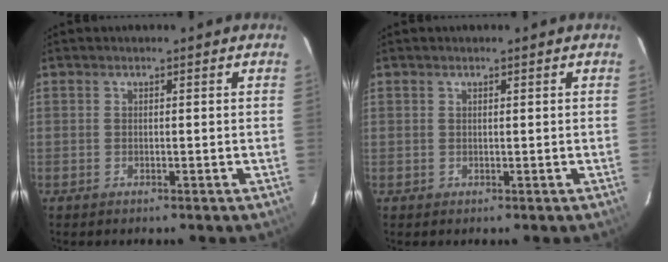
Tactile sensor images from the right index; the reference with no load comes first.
{"total": 0.7, "force": [0.2, 0.7, -0.1], "torque": [0.005, 0.005, 0.002]}